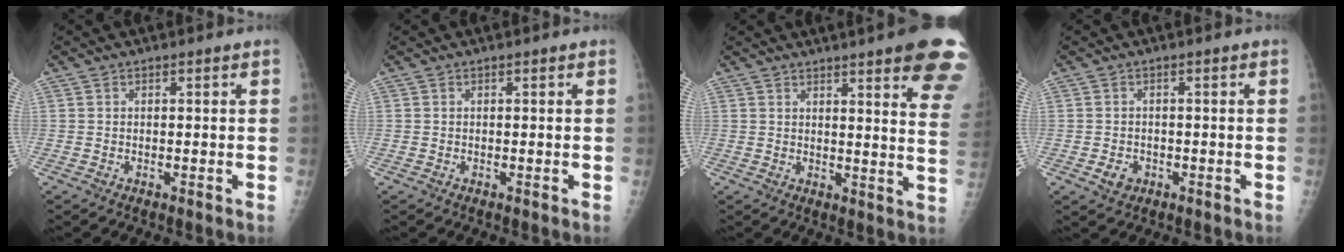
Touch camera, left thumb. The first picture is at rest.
{"total": 0.0}
{"total": 17.1, "force": [10.8, 2.6, 13.1], "torque": [-0.140, -0.043, 0.113]}
{"total": 2.5, "force": [-0.9, 2.0, 1.1], "torque": [-0.013, 0.003, -0.009]}